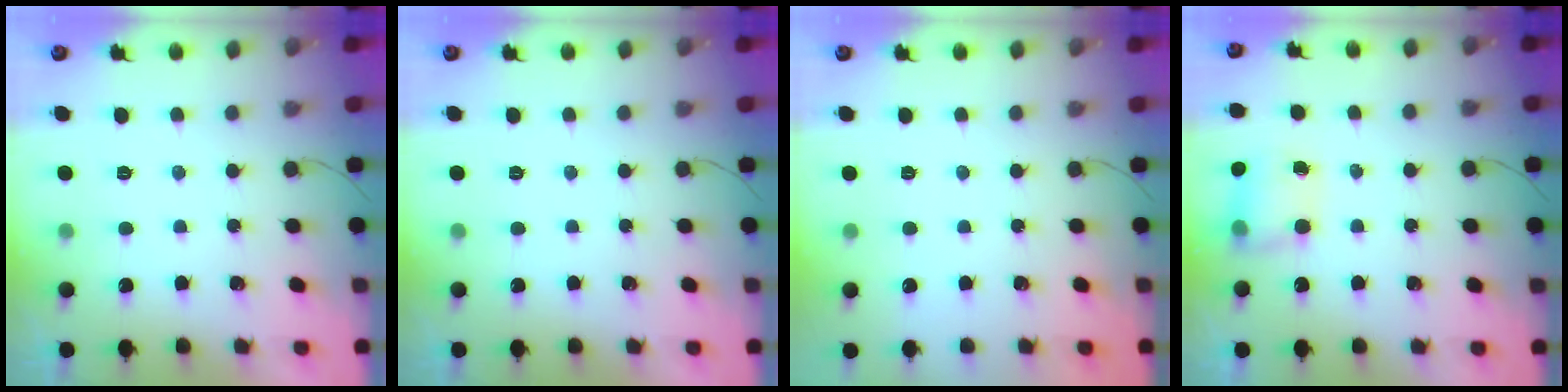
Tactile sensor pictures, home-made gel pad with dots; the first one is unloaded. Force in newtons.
{"total": 0.0}
{"total": 0.0}
{"total": 6.9, "press": 6.9, "slide": 0.7}